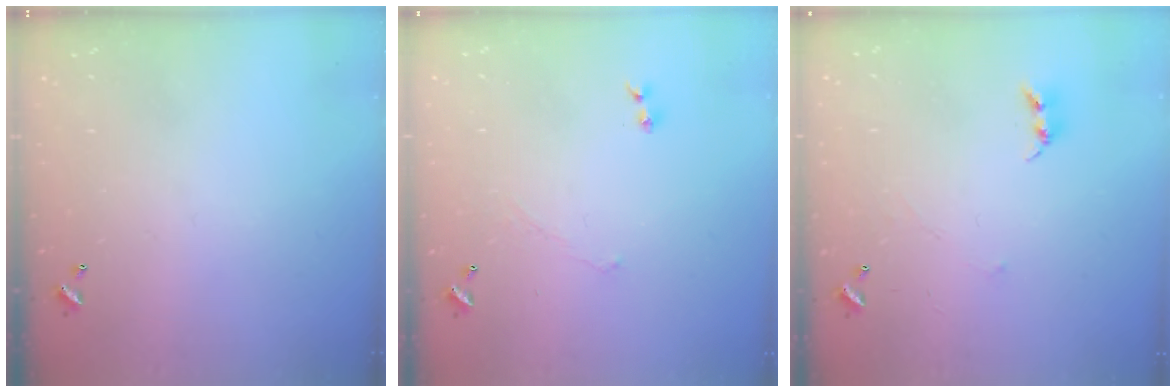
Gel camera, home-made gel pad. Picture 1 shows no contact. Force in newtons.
{"total": 1.5, "press": 1.4, "slide": 0.6}
{"total": 2.4, "press": 2.4, "slide": 0.4}